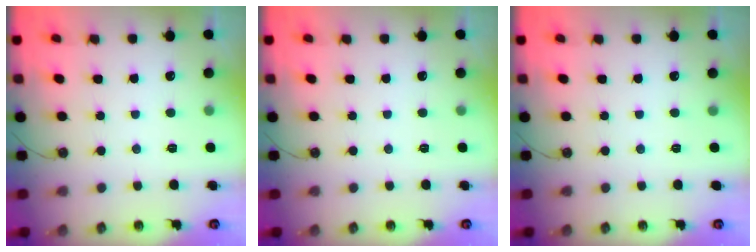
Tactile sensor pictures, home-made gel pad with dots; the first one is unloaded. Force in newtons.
{"total": 0.0}
{"total": 0.0}